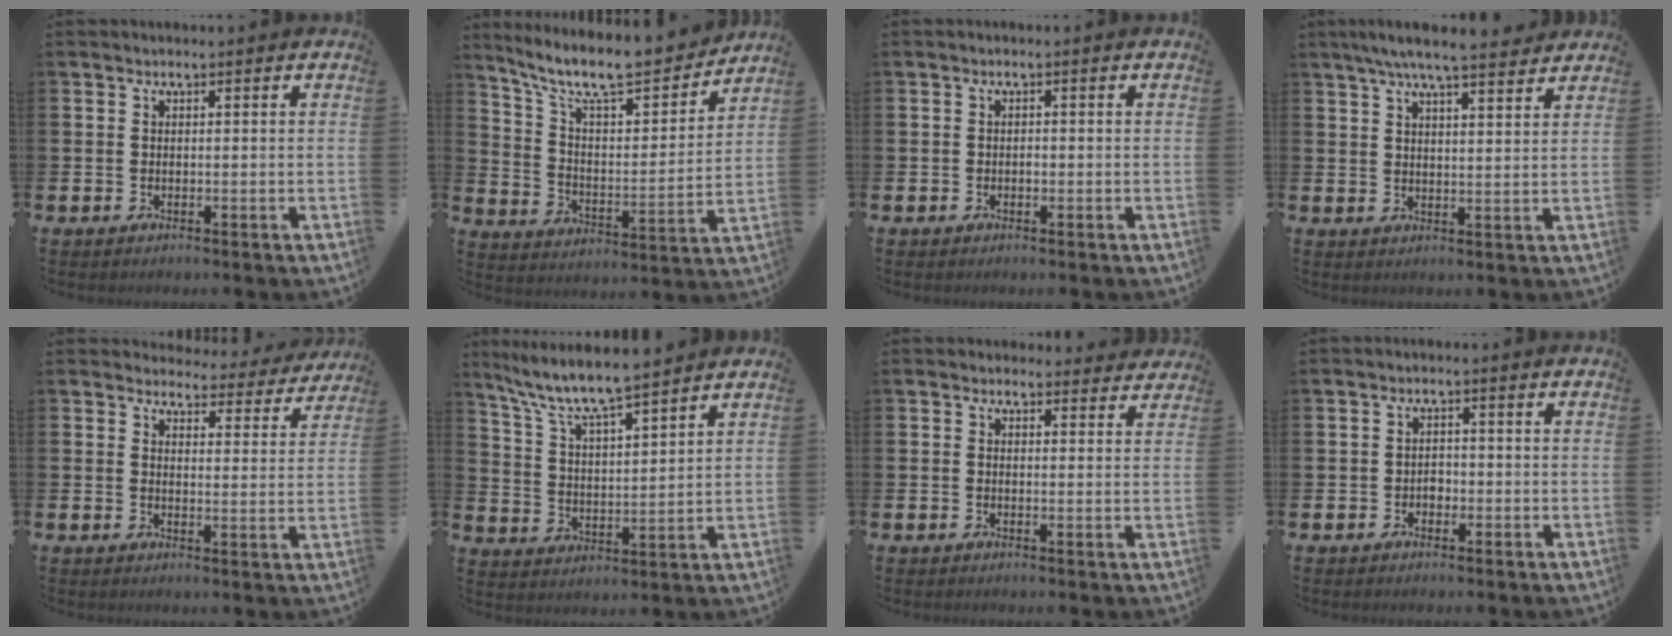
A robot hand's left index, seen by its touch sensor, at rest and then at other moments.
{"total": 10.8, "force": [9.4, 2.5, 4.6], "torque": [-0.119, -0.064, 0.160]}
{"total": 0.6, "force": [-0.3, 0.4, 0.3], "torque": [-0.002, 0.000, -0.007]}
{"total": 6.5, "force": [5.9, 0.3, 2.7], "torque": [-0.060, -0.021, 0.103]}
{"total": 3.8, "force": [3.7, 1.1, 0.1], "torque": [-0.008, -0.030, 0.062]}
{"total": 7.9, "force": [7.3, 0.6, 3.0], "torque": [-0.093, -0.044, 0.127]}
{"total": 1.8, "force": [1.6, 0.7, 0.0], "torque": [0.005, -0.004, 0.028]}
{"total": 1.4, "force": [-0.6, 1.2, 0.6], "torque": [0.000, -0.002, -0.017]}